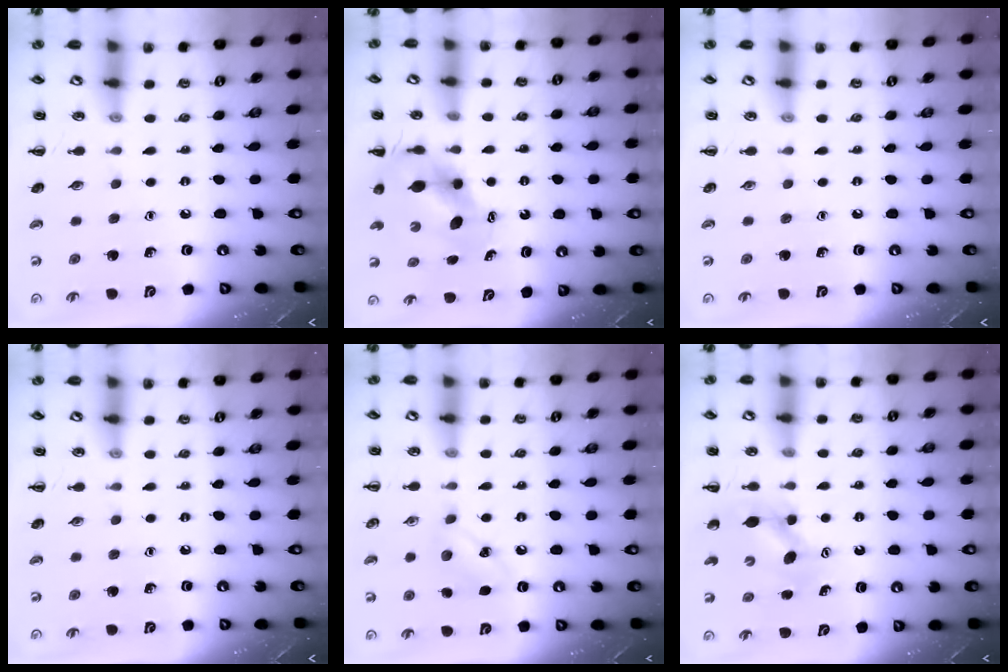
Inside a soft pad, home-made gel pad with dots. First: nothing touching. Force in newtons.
{"total": 6.1, "press": 5.9, "slide": 1.7}
{"total": 0.0}
{"total": 0.0}
{"total": 5.6, "press": 5.4, "slide": 1.6}
{"total": 6.4, "press": 6.3, "slide": 1.0}